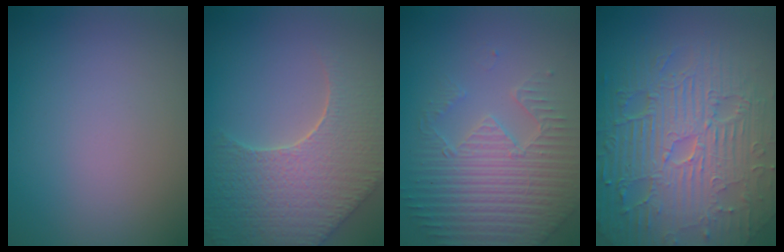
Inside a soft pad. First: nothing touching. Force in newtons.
{"total": 8.8, "press": 6.3, "slide": 6.2}
{"total": 4.9, "press": 4.5, "slide": 1.9}
{"total": 11.2, "press": 7.3, "slide": 8.5}